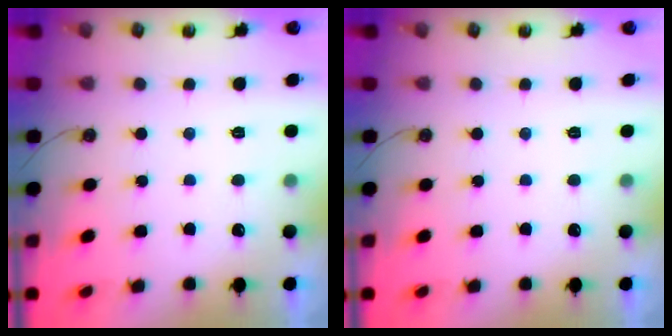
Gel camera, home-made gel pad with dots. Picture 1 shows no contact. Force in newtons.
{"total": 0.0}